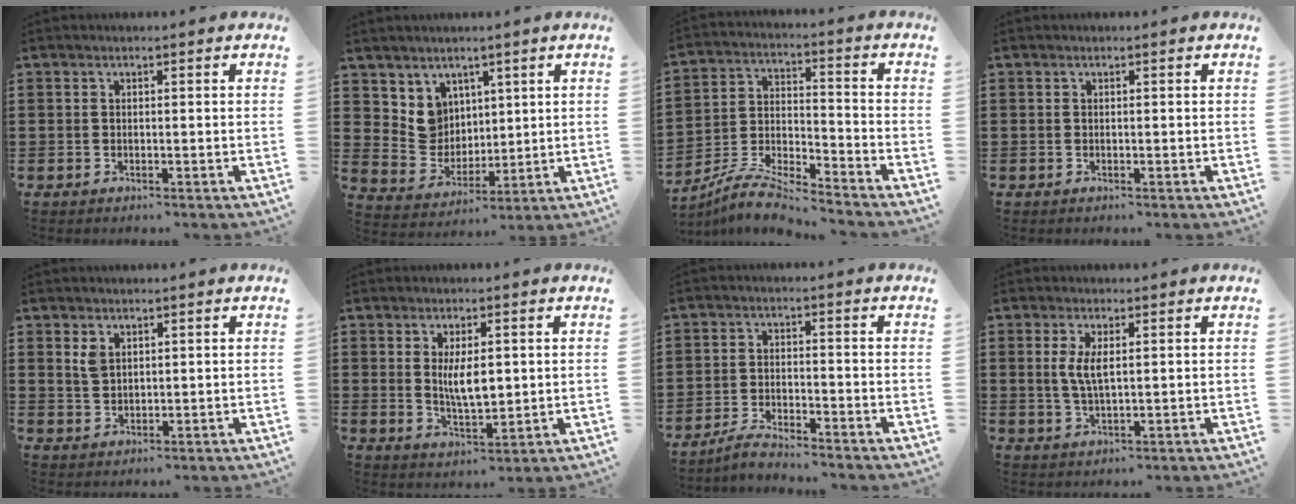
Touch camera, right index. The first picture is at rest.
{"total": 6.8, "force": [3.6, 5.7, 1.0], "torque": [-0.055, -0.008, 0.073]}
{"total": 7.7, "force": [-7.4, 0.4, 2.2], "torque": [-0.052, 0.005, -0.148]}
{"total": 0.0}
{"total": 2.4, "force": [1.5, 1.3, 1.4], "torque": [-0.032, 0.004, 0.028]}
{"total": 5.7, "force": [0.9, 2.1, 5.2], "torque": [-0.094, 0.001, 0.013]}
{"total": 3.3, "force": [-3.3, 0.0, 0.6], "torque": [-0.014, 0.007, -0.066]}
{"total": 3.8, "force": [0.8, 1.2, 3.5], "torque": [-0.073, 0.004, 0.012]}